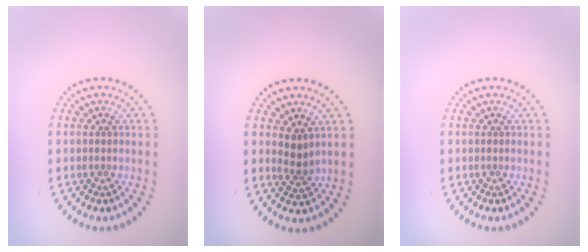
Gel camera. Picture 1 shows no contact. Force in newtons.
{"total": 1.6, "press": 1.2, "slide": 1.1}
{"total": 0.0}